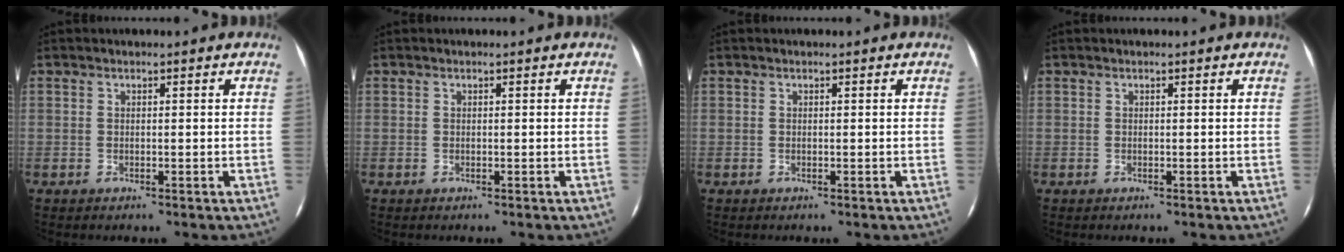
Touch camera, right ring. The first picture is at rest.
{"total": 0.0}
{"total": 0.0}
{"total": 0.0}